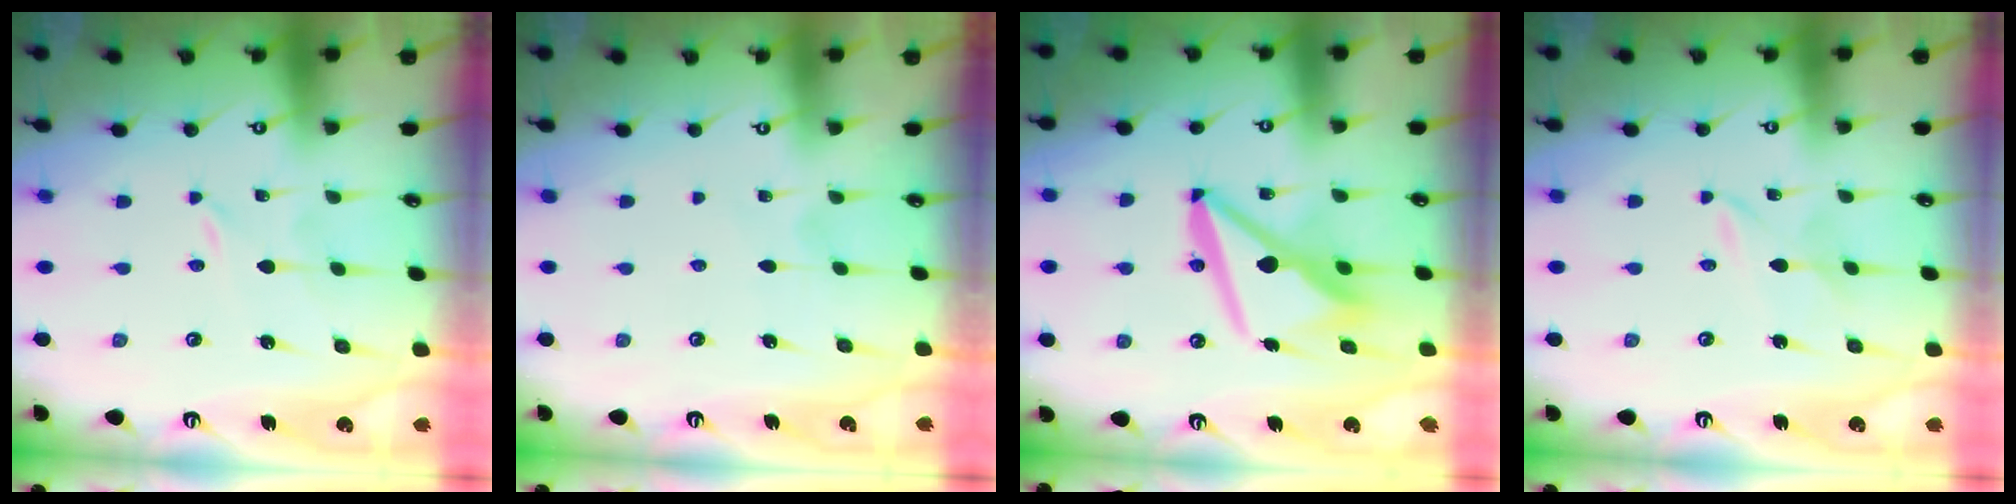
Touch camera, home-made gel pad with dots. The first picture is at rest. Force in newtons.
{"total": 2.6, "press": 2.6, "slide": 0.3}
{"total": 12.2, "press": 12.1, "slide": 1.5}
{"total": 1.9, "press": 1.9, "slide": 0.2}